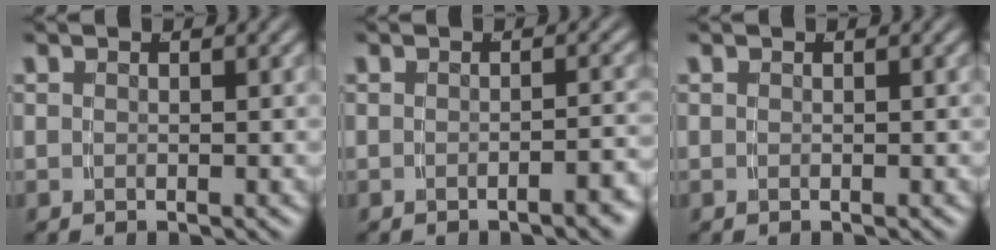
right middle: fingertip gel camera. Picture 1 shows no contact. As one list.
[{"total": 1.7, "force": [-1.5, 0.0, 0.9], "torque": [-0.008, 0.009, -0.029]}, {"total": 0.0}]